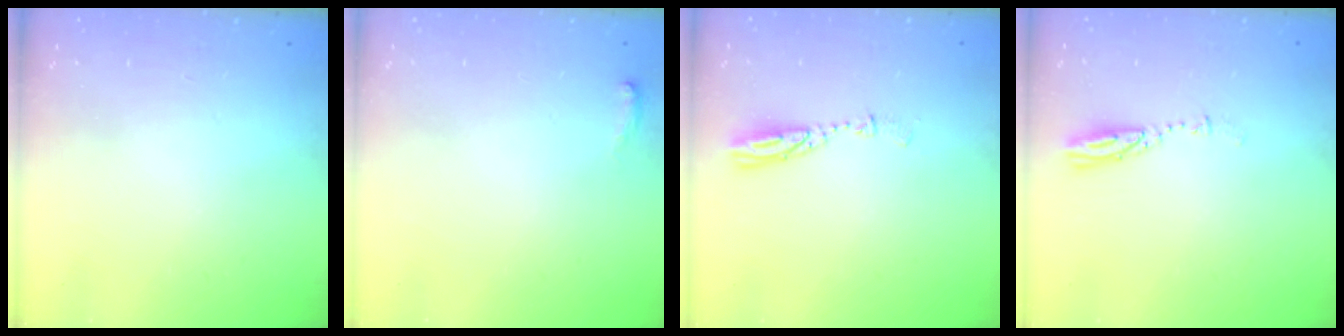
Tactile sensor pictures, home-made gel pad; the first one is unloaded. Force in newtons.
{"total": 4.1, "press": 3.8, "slide": 1.5}
{"total": 3.9, "press": 3.9, "slide": 0.3}
{"total": 3.6, "press": 3.6, "slide": 0.5}